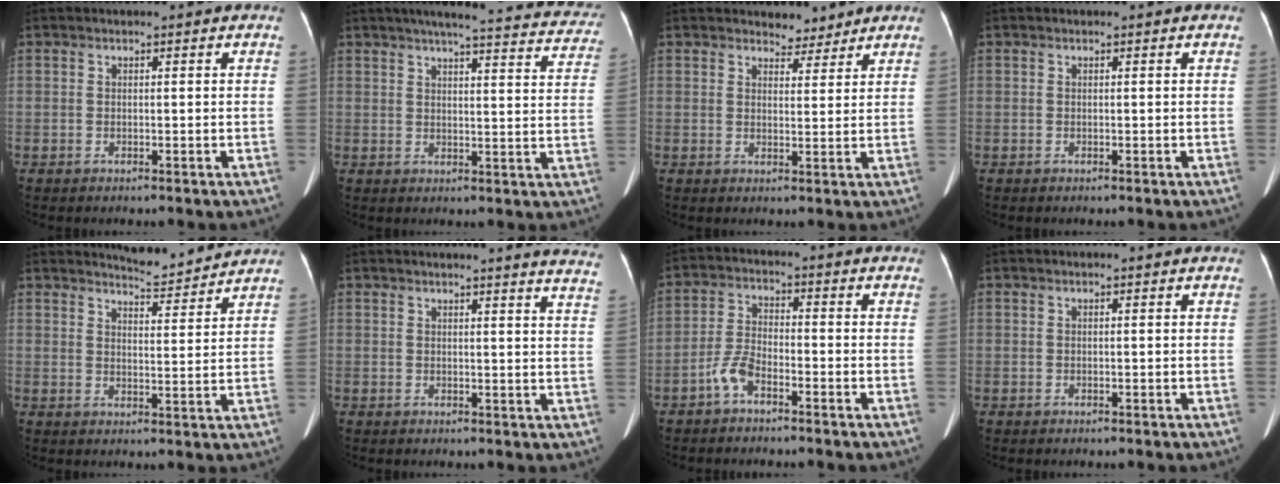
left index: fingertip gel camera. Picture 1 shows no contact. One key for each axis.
{"total": 22.9, "fx": 20.6, "fy": 3.3, "fz": 9.5, "tx": -0.114, "ty": -0.022, "tz": 0.227}
{"total": 3.2, "fx": 2.9, "fy": 1.4, "fz": 0.1, "tx": -0.001, "ty": -0.003, "tz": 0.040}
{"total": 0.0}
{"total": 6.4, "fx": 6.3, "fy": 0.1, "fz": 0.7, "tx": -0.021, "ty": -0.007, "tz": 0.089}
{"total": 10.9, "fx": 10.3, "fy": -0.5, "fz": 3.3, "tx": -0.029, "ty": -0.070, "tz": 0.085}
{"total": 4.4, "fx": -3.1, "fy": 1.4, "fz": 2.7, "tx": -0.067, "ty": 0.004, "tz": -0.061}
{"total": 0.0}